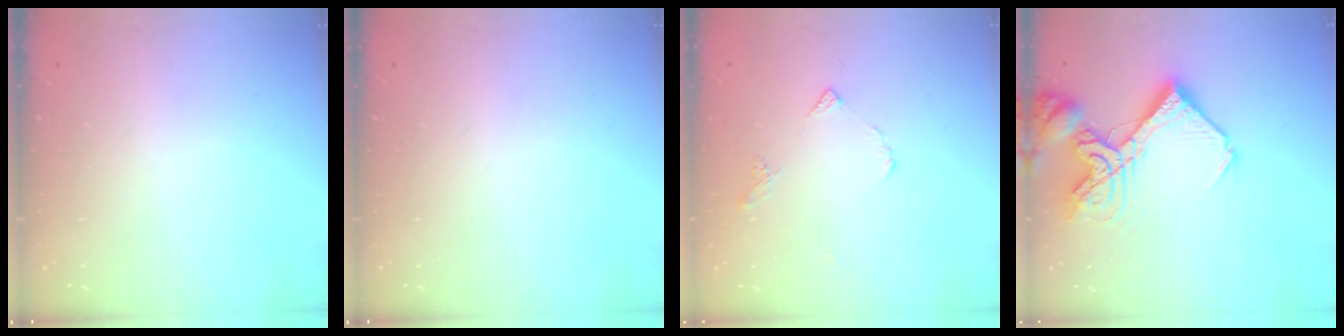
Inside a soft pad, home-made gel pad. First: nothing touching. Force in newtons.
{"total": 0.0}
{"total": 5.6, "press": 5.5, "slide": 0.7}
{"total": 16.5, "press": 16.4, "slide": 2.1}